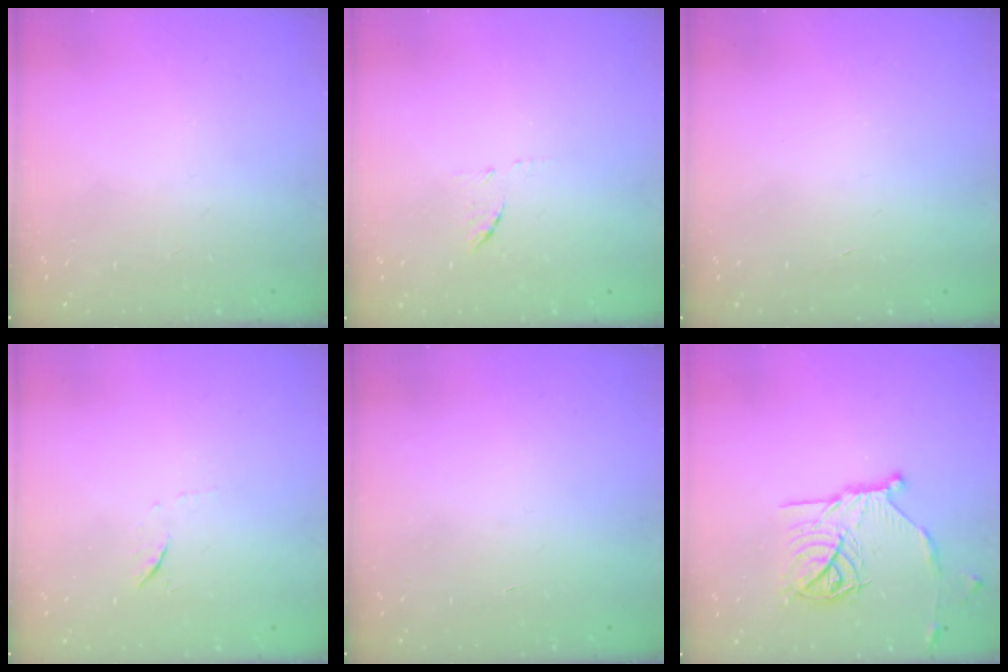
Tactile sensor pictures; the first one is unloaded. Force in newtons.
{"total": 6.1, "press": 6.1, "slide": 0.3}
{"total": 1.6, "press": 1.6, "slide": 0.1}
{"total": 5.0, "press": 4.8, "slide": 1.4}
{"total": 1.7, "press": 1.7, "slide": 0.1}
{"total": 17.0, "press": 17.0, "slide": 1.0}